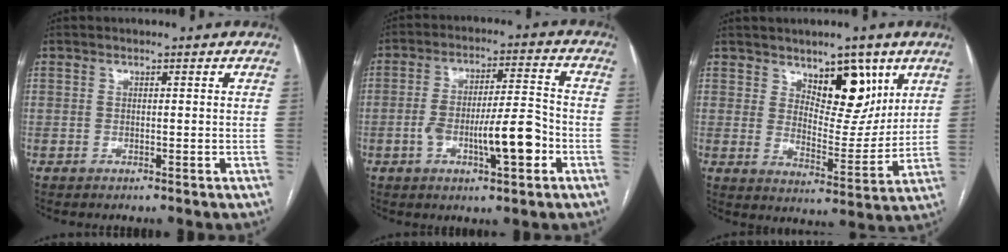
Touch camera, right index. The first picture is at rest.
{"total": 10.6, "force": [-3.4, 2.2, 9.9], "torque": [-0.170, 0.015, -0.052]}
{"total": 9.6, "force": [5.4, 4.3, 6.7], "torque": [-0.091, -0.009, 0.093]}